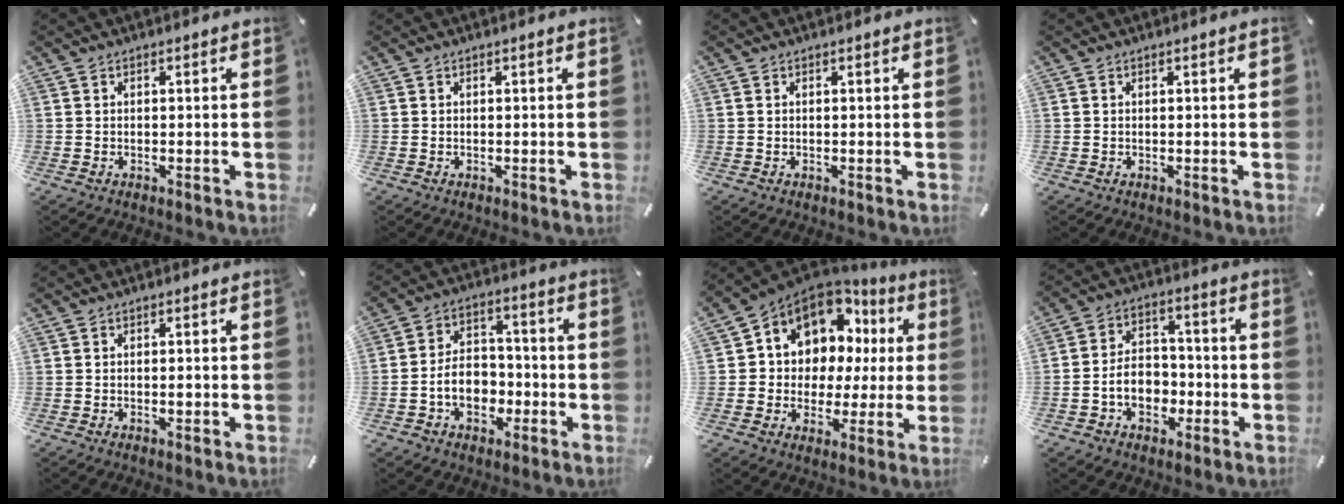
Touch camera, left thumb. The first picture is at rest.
{"total": 0.0}
{"total": 0.0}
{"total": 0.8, "force": [0.1, 0.1, 0.8], "torque": [-0.013, -0.001, 0.001]}
{"total": 1.0, "force": [-0.3, 0.4, 0.9], "torque": [-0.016, -0.003, -0.005]}
{"total": 9.6, "force": [-2.8, 7.5, 5.3], "torque": [-0.096, 0.020, -0.049]}
{"total": 11.0, "force": [6.6, 8.2, 3.1], "torque": [-0.074, -0.059, 0.126]}
{"total": 9.5, "force": [-2.8, 7.4, 5.2], "torque": [-0.102, 0.016, -0.053]}